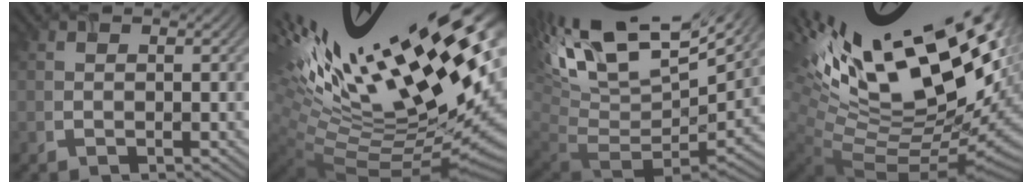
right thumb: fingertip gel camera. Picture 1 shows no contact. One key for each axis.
{"total": 20.1, "fx": 6.6, "fy": 8.0, "fz": 17.2, "tx": -0.278, "ty": 0.009, "tz": 0.144}
{"total": 14.7, "fx": 5.3, "fy": 7.2, "fz": 11.7, "tx": -0.225, "ty": 0.011, "tz": 0.126}
{"total": 19.0, "fx": 6.8, "fy": 8.7, "fz": 15.4, "tx": -0.255, "ty": 0.013, "tz": 0.156}